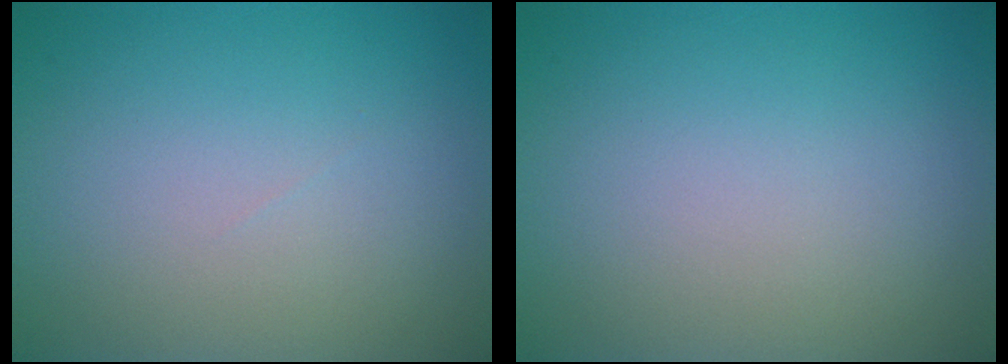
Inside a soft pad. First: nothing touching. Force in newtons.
{"total": 0.0}